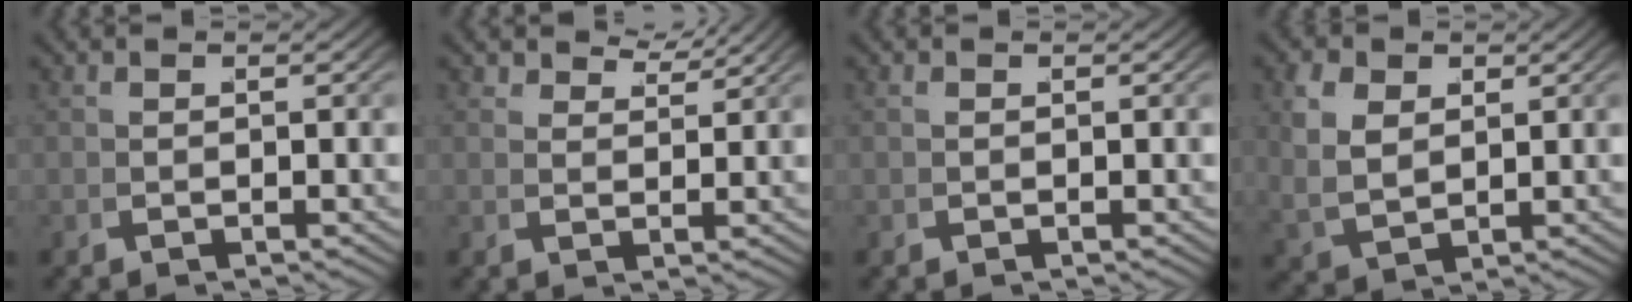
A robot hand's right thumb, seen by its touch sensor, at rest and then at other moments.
{"total": 2.9, "force": [2.9, 0.2, 0.2], "torque": [0.002, 0.001, 0.052]}
{"total": 0.0}
{"total": 4.7, "force": [1.6, 3.5, 2.8], "torque": [-0.069, -0.021, 0.050]}